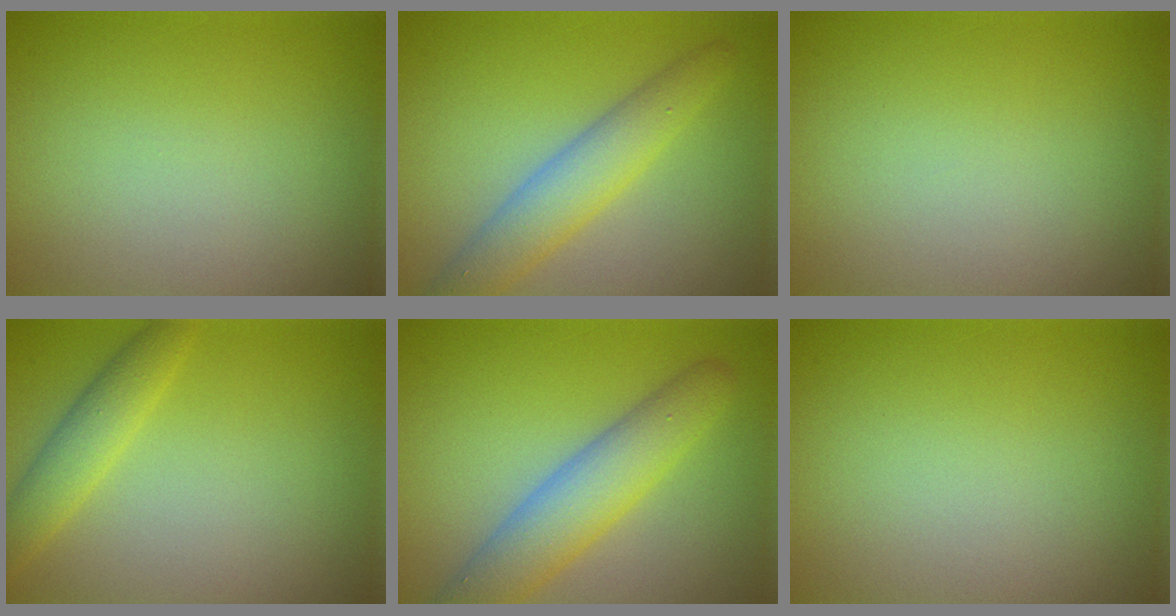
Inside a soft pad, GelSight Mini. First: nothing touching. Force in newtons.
{"total": 4.2, "press": 4.2, "slide": 0.2}
{"total": 0.0}
{"total": 2.8, "press": 2.8, "slide": 0.2}
{"total": 5.5, "press": 5.5, "slide": 0.4}
{"total": 0.0}